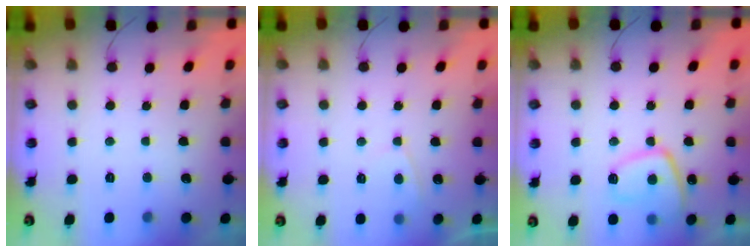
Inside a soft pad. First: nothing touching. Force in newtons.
{"total": 1.8, "press": 1.7, "slide": 0.6}
{"total": 9.9, "press": 9.9, "slide": 0.9}